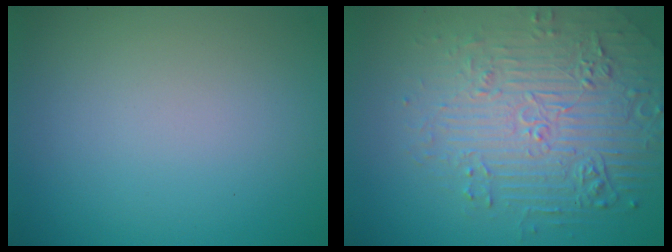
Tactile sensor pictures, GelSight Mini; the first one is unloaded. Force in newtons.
{"total": 6.9, "press": 5.3, "slide": 4.4}